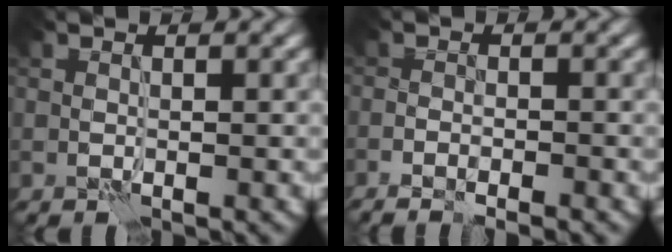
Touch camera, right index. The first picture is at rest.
{"total": 2.8, "force": [-2.2, 0.5, 1.7], "torque": [-0.025, 0.012, -0.029]}